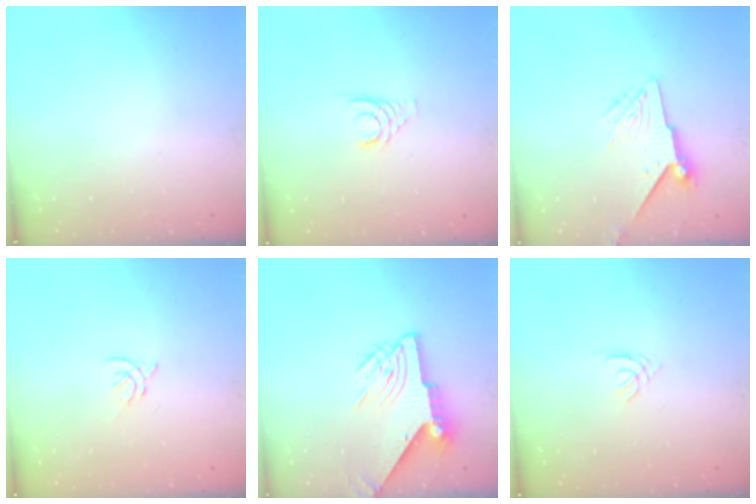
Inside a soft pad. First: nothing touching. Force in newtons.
{"total": 3.6, "press": 3.6, "slide": 0.3}
{"total": 9.1, "press": 9.1, "slide": 1.0}
{"total": 2.2, "press": 2.1, "slide": 0.6}
{"total": 9.8, "press": 9.7, "slide": 0.7}
{"total": 1.1, "press": 1.0, "slide": 0.3}